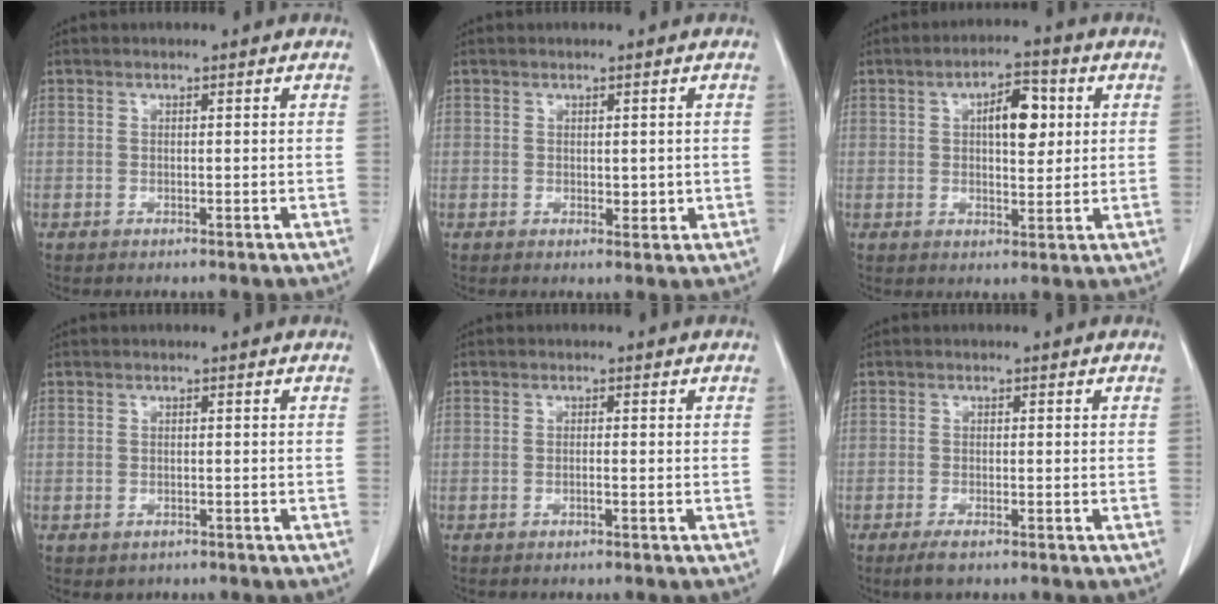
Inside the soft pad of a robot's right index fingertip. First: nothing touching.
{"total": 1.9, "force": [0.1, 1.2, 1.5], "torque": [-0.016, -0.003, 0.005]}
{"total": 6.9, "force": [1.8, 2.7, 6.1], "torque": [-0.093, 0.011, 0.029]}
{"total": 1.2, "force": [-0.7, 0.9, 0.3], "torque": [-0.012, -0.001, 0.000]}
{"total": 0.6, "force": [-0.3, 0.0, 0.5], "torque": [-0.010, 0.001, -0.005]}
{"total": 2.3, "force": [-1.6, 0.4, 1.7], "torque": [-0.038, -0.006, -0.024]}